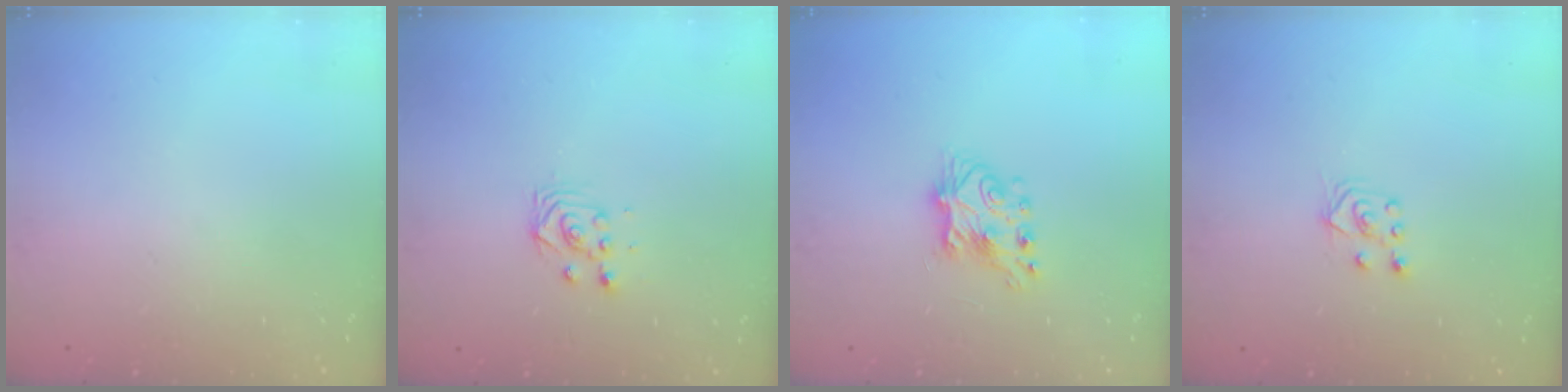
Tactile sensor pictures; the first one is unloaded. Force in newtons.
{"total": 2.9, "press": 2.9, "slide": 0.4}
{"total": 7.6, "press": 7.6, "slide": 0.7}
{"total": 4.3, "press": 4.3, "slide": 0.6}